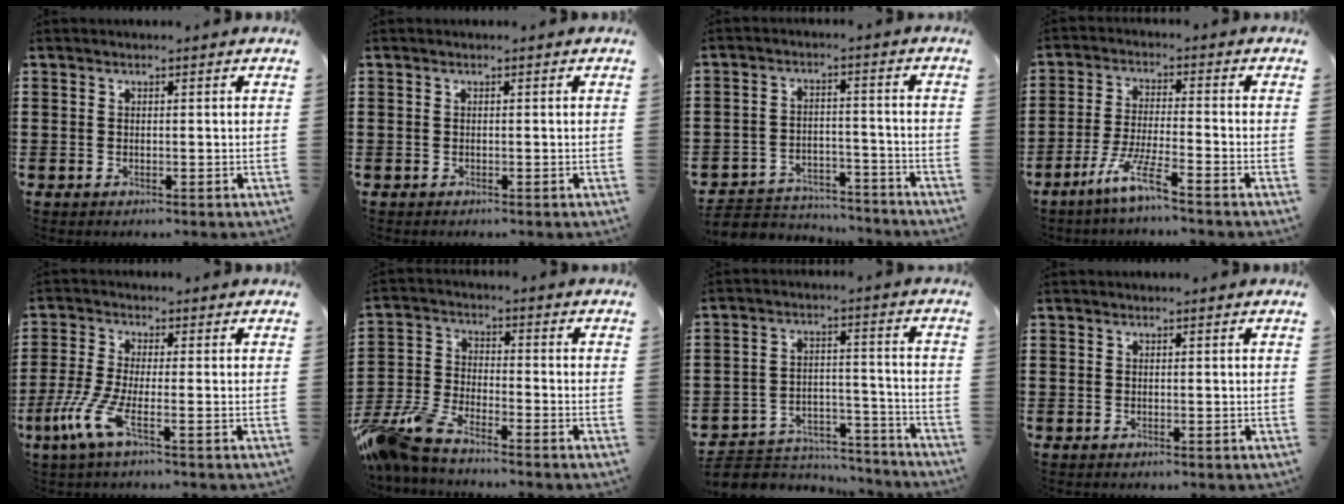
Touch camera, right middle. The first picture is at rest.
{"total": 0.0}
{"total": 4.7, "force": [-4.6, 1.1, 0.2], "torque": [-0.013, 0.010, -0.097]}
{"total": 6.7, "force": [-4.7, 0.3, 4.7], "torque": [-0.107, -0.011, -0.094]}
{"total": 5.9, "force": [-2.3, 1.0, 5.3], "torque": [-0.136, -0.018, -0.051]}
{"total": 7.5, "force": [-6.7, 1.1, 3.3], "torque": [-0.101, -0.009, -0.139]}
{"total": 5.8, "force": [-5.5, 1.6, 0.5], "torque": [-0.014, 0.015, -0.113]}
{"total": 0.0}